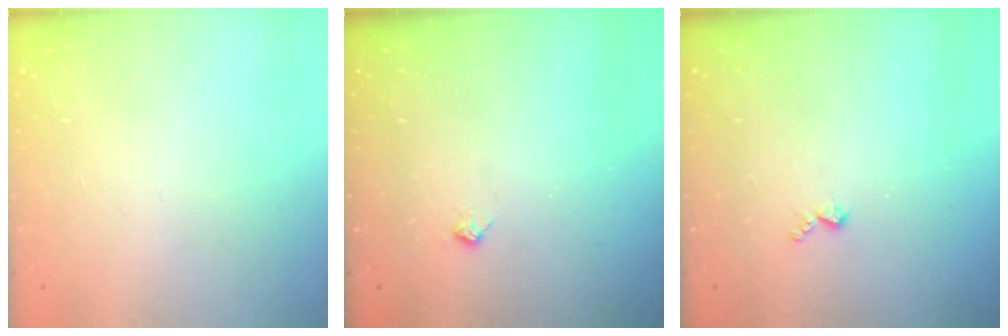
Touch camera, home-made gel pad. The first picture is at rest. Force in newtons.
{"total": 3.4, "press": 3.4, "slide": 0.5}
{"total": 3.7, "press": 3.6, "slide": 0.5}